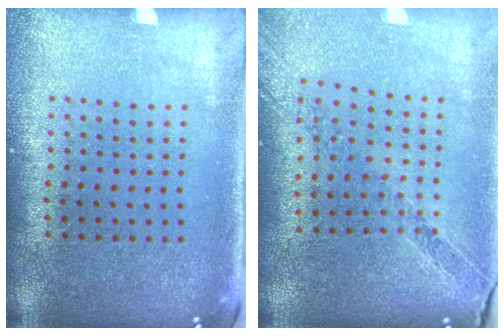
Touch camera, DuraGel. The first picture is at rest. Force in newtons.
{"total": 1.1, "press": 1.1, "slide": 0.2}